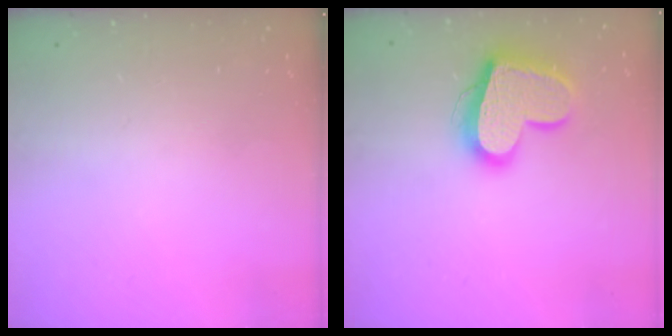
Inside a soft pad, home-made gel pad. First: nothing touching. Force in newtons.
{"total": 19.3, "press": 19.2, "slide": 1.5}